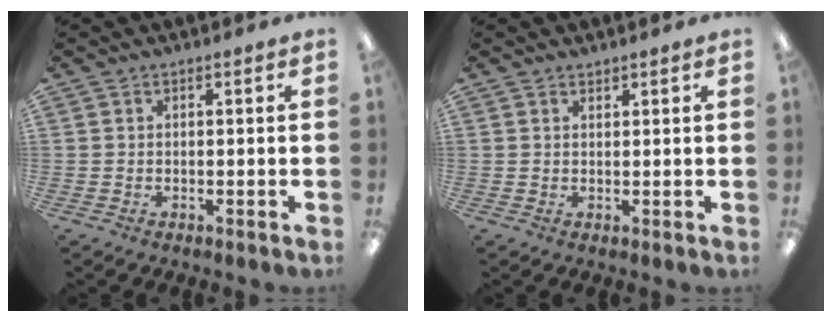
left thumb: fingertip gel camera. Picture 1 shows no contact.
{"total": 1.0, "force": [0.9, 0.2, 0.0], "torque": [-0.001, -0.001, 0.018]}